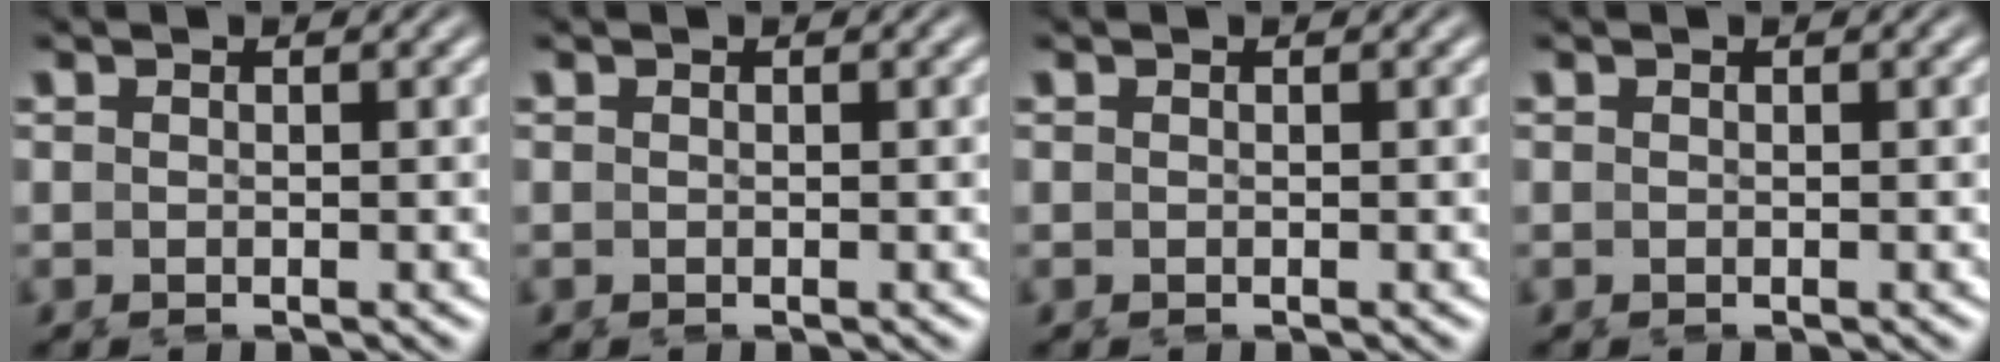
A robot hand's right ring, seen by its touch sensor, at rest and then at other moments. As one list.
[{"total": 0.0}, {"total": 0.0}, {"total": 0.0}]